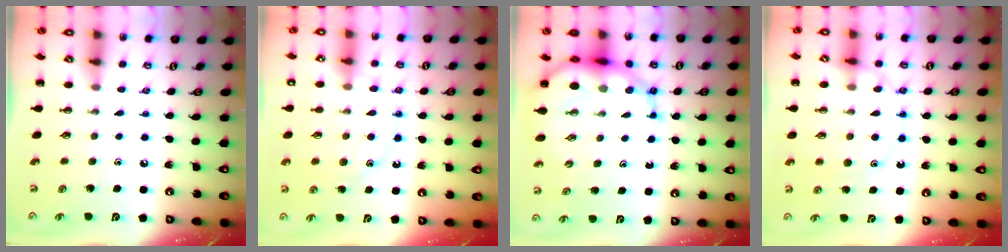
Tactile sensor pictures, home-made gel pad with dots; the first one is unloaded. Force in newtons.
{"total": 11.5, "press": 11.5, "slide": 0.8}
{"total": 10.7, "press": 10.4, "slide": 2.9}
{"total": 12.5, "press": 12.5, "slide": 0.9}